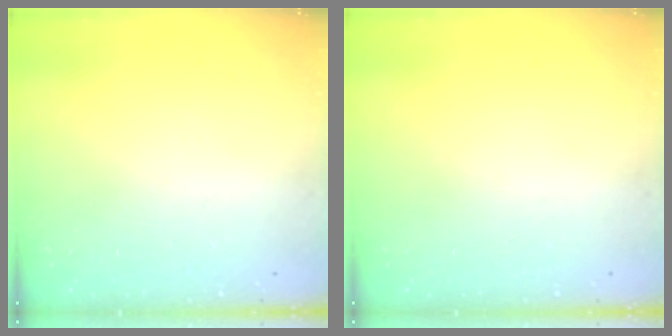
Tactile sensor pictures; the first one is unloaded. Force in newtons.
{"total": 0.0}